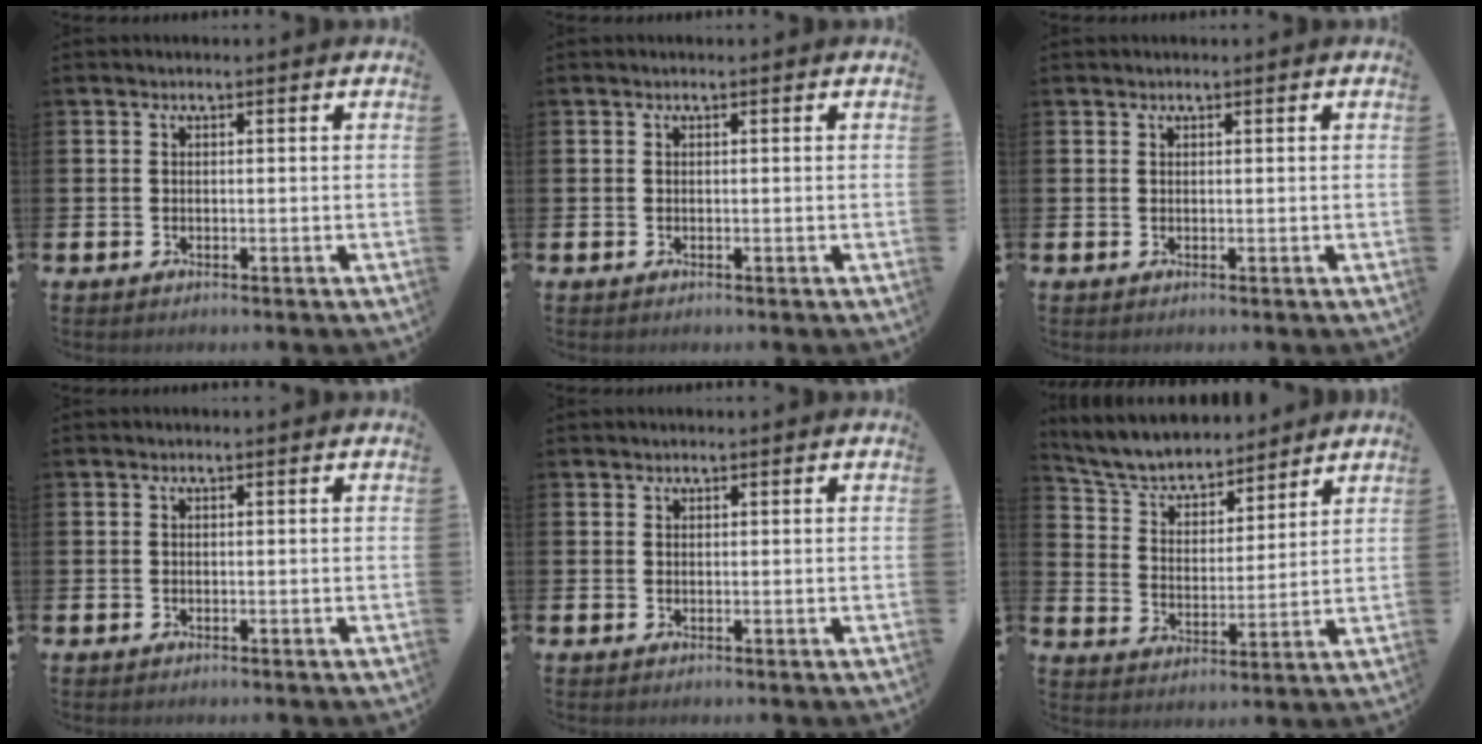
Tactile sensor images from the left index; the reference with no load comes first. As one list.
[{"total": 0.0}, {"total": 0.6, "force": [0.6, 0.2, -0.1], "torque": [0.001, 0.002, 0.010]}, {"total": 0.0}, {"total": 0.9, "force": [0.8, 0.3, -0.1], "torque": [0.010, 0.000, 0.014]}, {"total": 6.4, "force": [6.1, 1.9, 1.1], "torque": [-0.060, -0.043, 0.106]}]